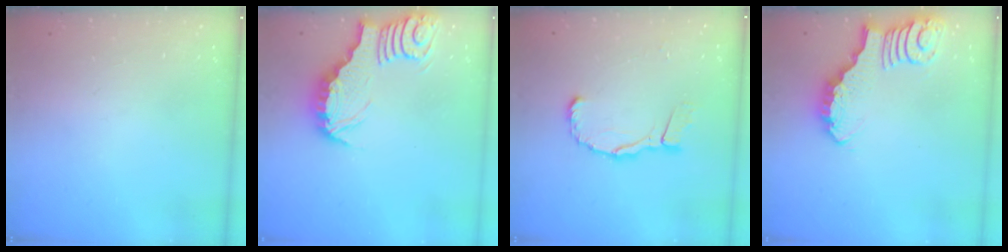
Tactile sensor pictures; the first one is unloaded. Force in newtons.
{"total": 3.3, "press": 3.3, "slide": 0.2}
{"total": 9.6, "press": 9.5, "slide": 1.3}
{"total": 2.7, "press": 2.7, "slide": 0.2}